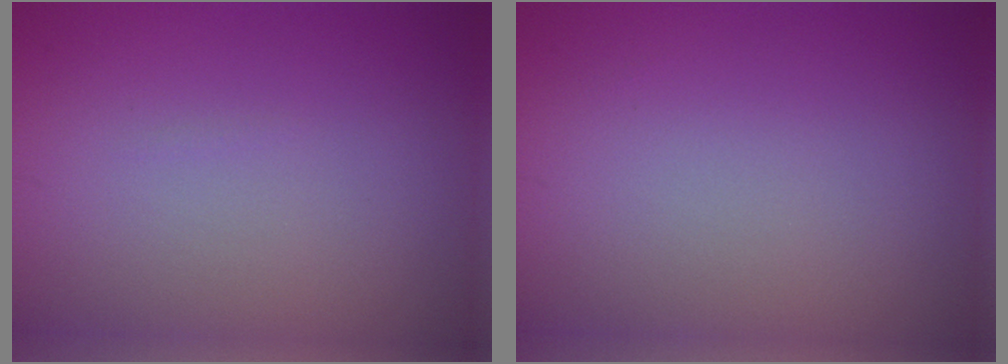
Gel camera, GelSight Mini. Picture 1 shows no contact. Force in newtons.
{"total": 0.0}